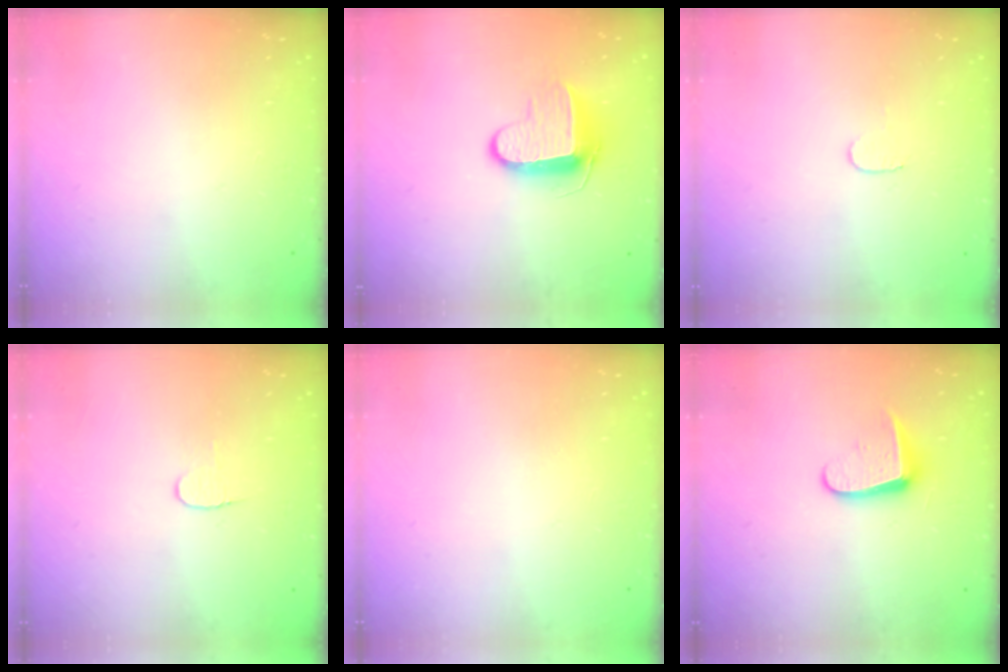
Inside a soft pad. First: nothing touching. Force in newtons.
{"total": 9.0, "press": 9.0, "slide": 0.5}
{"total": 3.0, "press": 3.0, "slide": 0.3}
{"total": 3.9, "press": 3.9, "slide": 0.2}
{"total": 0.0}
{"total": 8.9, "press": 8.8, "slide": 0.8}